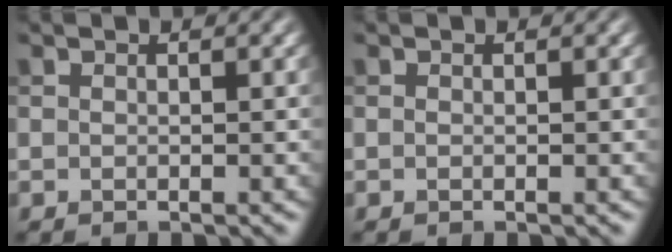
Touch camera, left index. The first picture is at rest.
{"total": 0.0}